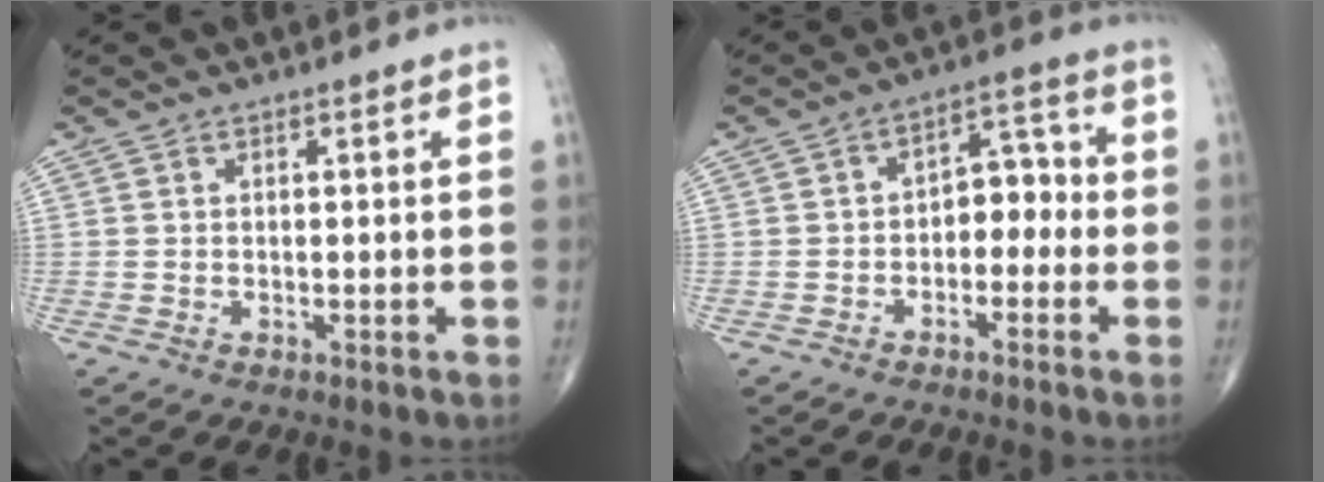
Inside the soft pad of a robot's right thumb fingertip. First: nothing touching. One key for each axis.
{"total": 6.5, "fx": -1.7, "fy": 4.3, "fz": 4.5, "tx": -0.037, "ty": 0.038, "tz": -0.040}